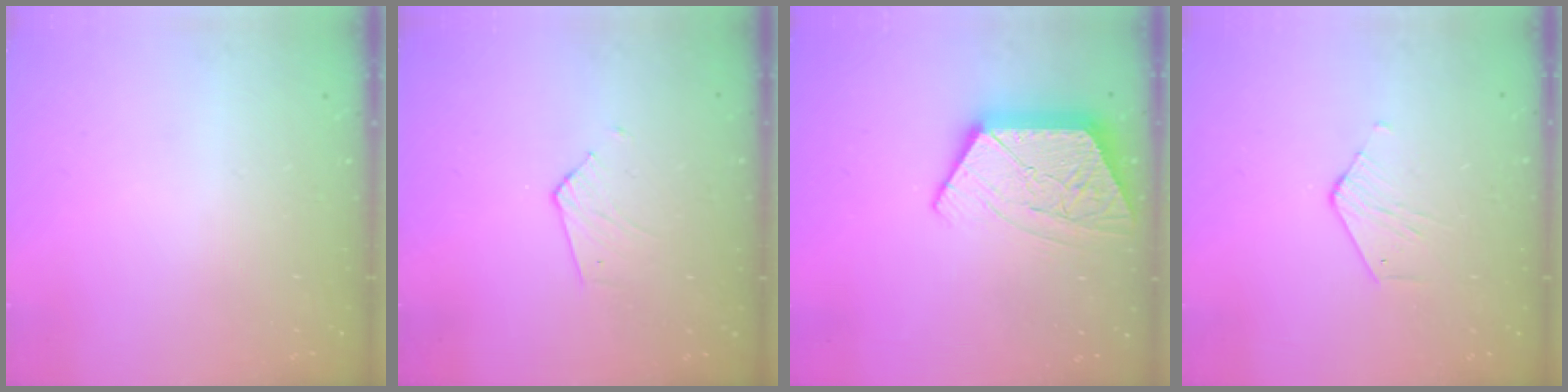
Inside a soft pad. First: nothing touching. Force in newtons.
{"total": 3.1, "press": 3.1, "slide": 0.2}
{"total": 12.5, "press": 12.5, "slide": 0.7}
{"total": 2.8, "press": 2.8, "slide": 0.2}